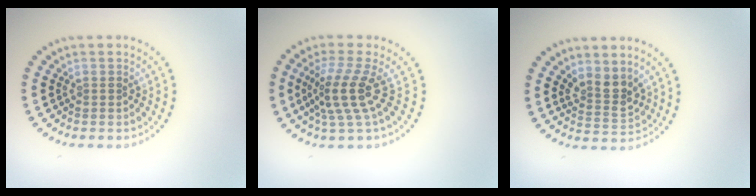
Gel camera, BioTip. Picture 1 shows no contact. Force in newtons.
{"total": 3.8, "press": 2.7, "slide": 2.7}
{"total": 2.9, "press": 2.4, "slide": 1.6}